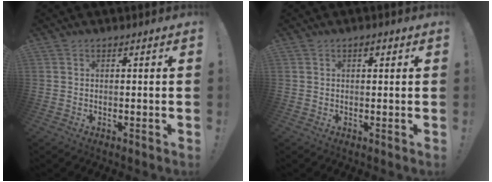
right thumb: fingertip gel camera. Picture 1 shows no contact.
{"total": 1.3, "force": [0.6, 0.7, 0.9], "torque": [-0.012, 0.000, 0.008]}